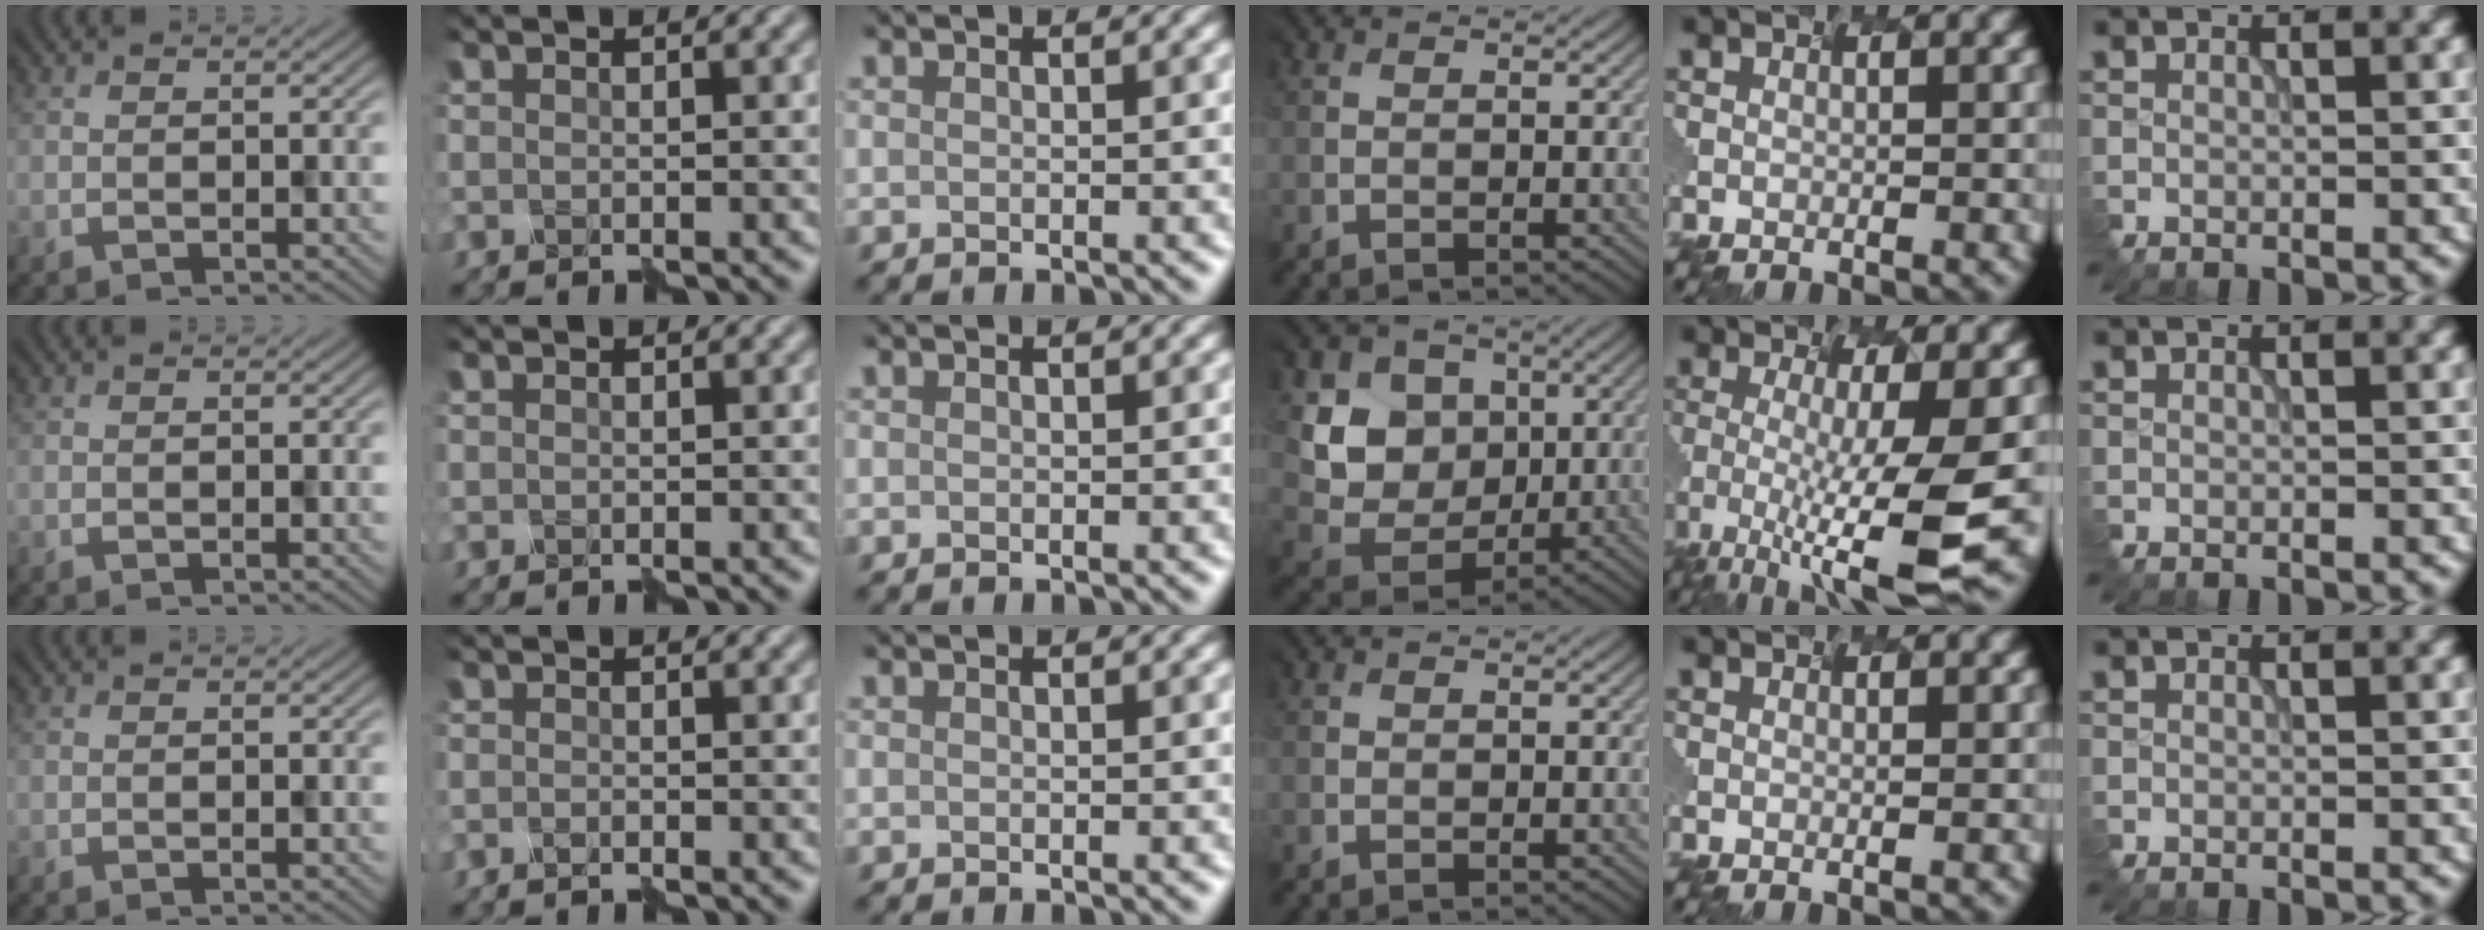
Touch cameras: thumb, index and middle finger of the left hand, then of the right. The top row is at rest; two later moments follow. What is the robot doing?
{"motion": "disassemble", "object": "puzzle pieces"}